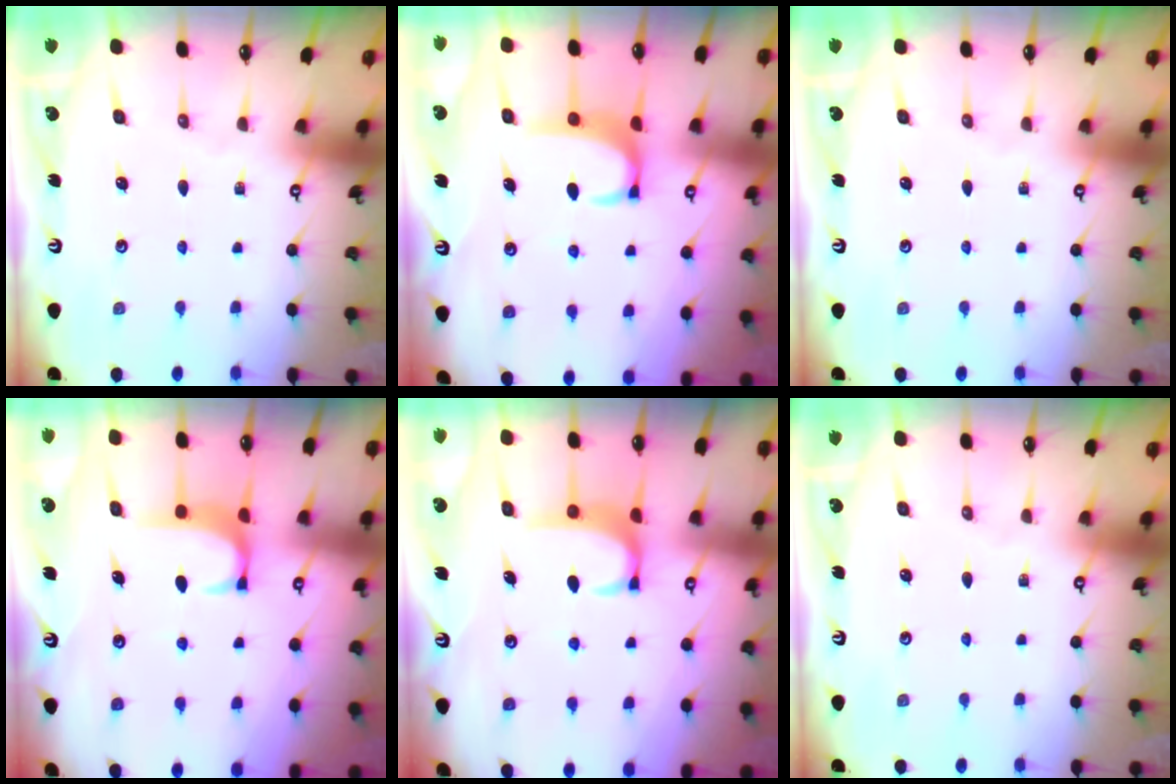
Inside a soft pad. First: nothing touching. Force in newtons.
{"total": 2.9, "press": 2.9, "slide": 0.4}
{"total": 0.0}
{"total": 1.9, "press": 1.9, "slide": 0.5}
{"total": 2.8, "press": 2.8, "slide": 0.5}
{"total": 0.0}